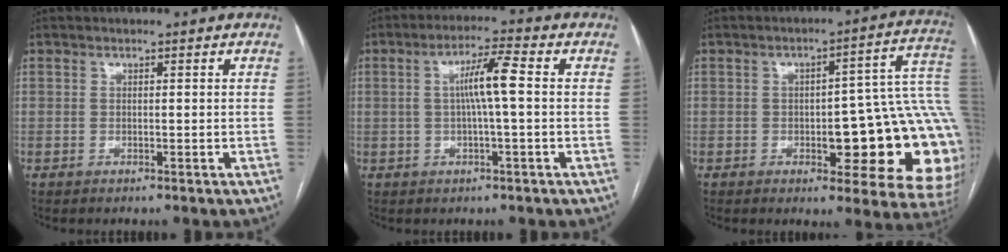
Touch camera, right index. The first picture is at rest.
{"total": 6.4, "force": [0.5, 0.2, 6.3], "torque": [-0.115, 0.013, 0.007]}
{"total": 20.2, "force": [-2.0, 5.5, 19.3], "torque": [-0.146, 0.031, -0.012]}